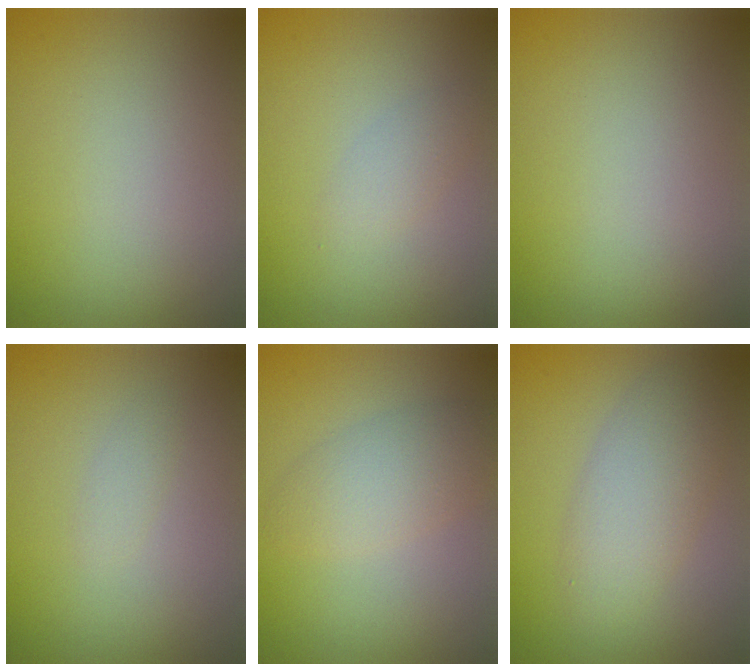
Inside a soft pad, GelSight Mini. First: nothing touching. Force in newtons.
{"total": 1.4, "press": 1.4, "slide": 0.0}
{"total": 0.0}
{"total": 0.8, "press": 0.8, "slide": 0.1}
{"total": 3.3, "press": 3.3, "slide": 0.1}
{"total": 4.2, "press": 4.2, "slide": 0.2}